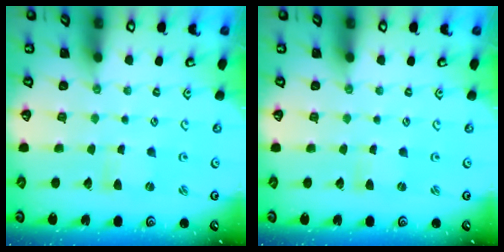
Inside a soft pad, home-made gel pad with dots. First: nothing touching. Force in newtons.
{"total": 0.0}